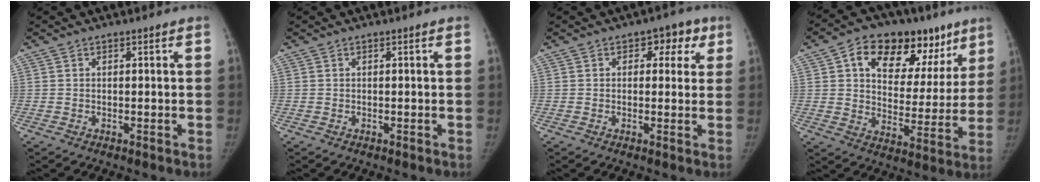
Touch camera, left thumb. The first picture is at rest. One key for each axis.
{"total": 0.0}
{"total": 5.5, "fx": 2.1, "fy": 3.9, "fz": 3.3, "tx": 0.004, "ty": 0.000, "tz": 0.017}
{"total": 22.6, "fx": 11.6, "fy": 13.5, "fz": 14.0, "tx": -0.151, "ty": 0.000, "tz": 0.176}